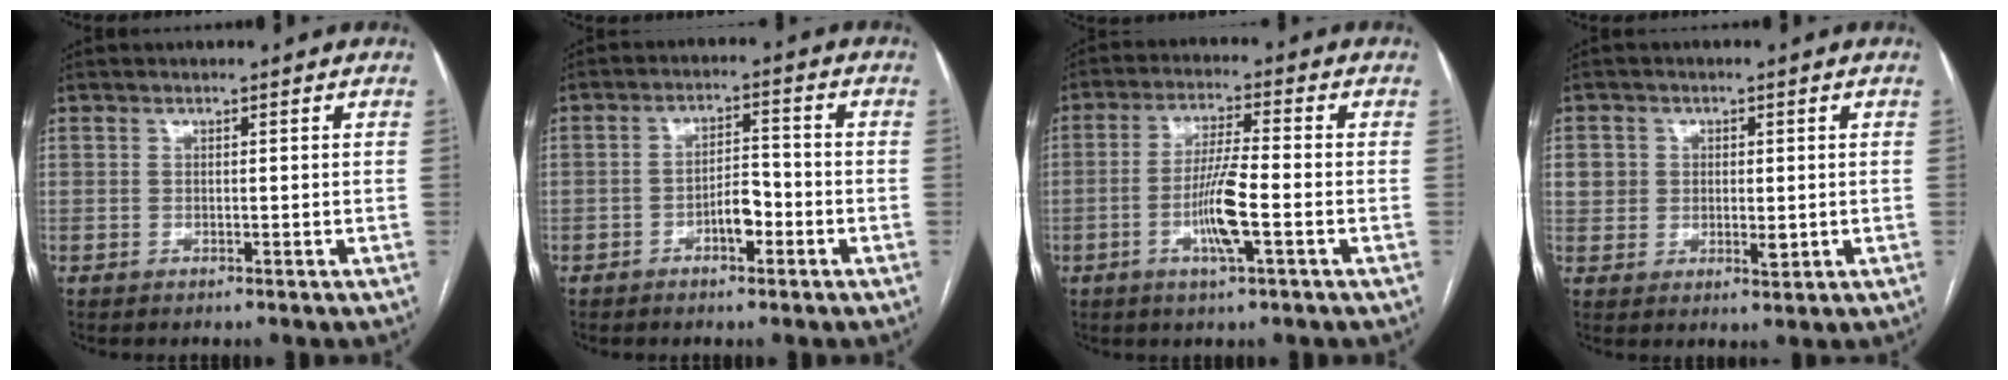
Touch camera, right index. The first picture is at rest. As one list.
[{"total": 4.5, "force": [-2.0, 1.7, 3.6], "torque": [-0.057, 0.010, -0.035]}, {"total": 7.7, "force": [-2.4, 0.3, 7.4], "torque": [-0.143, -0.004, -0.047]}, {"total": 4.5, "force": [0.6, 3.9, 2.2], "torque": [-0.024, 0.000, 0.012]}]